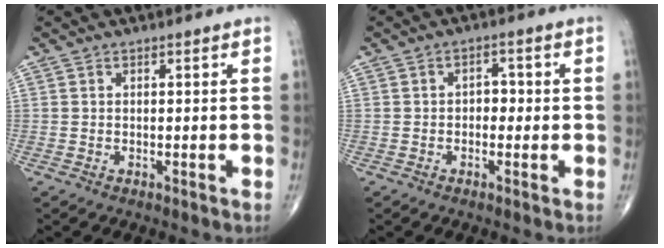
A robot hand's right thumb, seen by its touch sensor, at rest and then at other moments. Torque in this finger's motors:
{"motor_torque": [-0.24, 0.17, -0.05, 0.07, 0.06]}